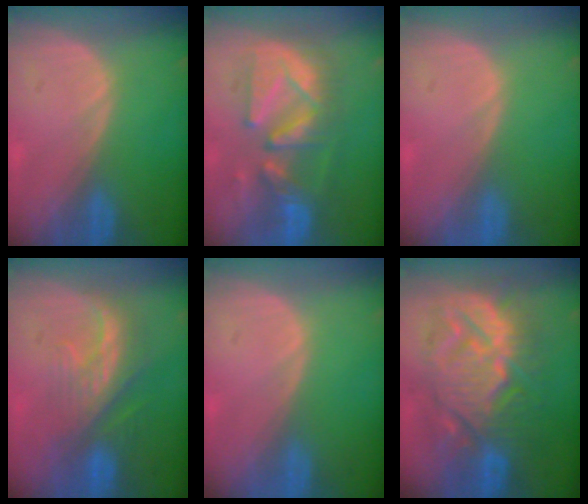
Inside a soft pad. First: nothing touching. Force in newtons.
{"total": 10.0, "press": 9.8, "slide": 1.7}
{"total": 0.0}
{"total": 8.2, "press": 7.4, "slide": 3.4}
{"total": 0.0}
{"total": 13.4, "press": 13.4, "slide": 1.5}